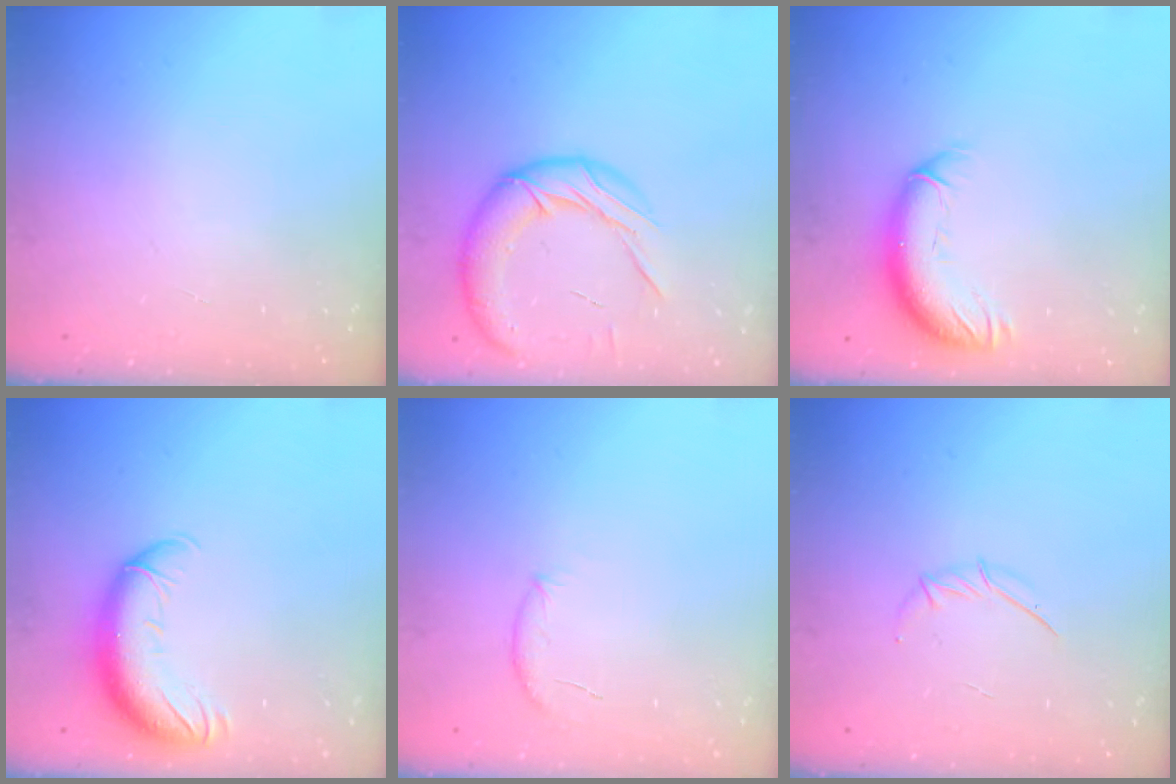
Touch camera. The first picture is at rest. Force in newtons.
{"total": 15.9, "press": 15.7, "slide": 1.9}
{"total": 11.7, "press": 11.5, "slide": 2.1}
{"total": 12.8, "press": 12.4, "slide": 3.1}
{"total": 6.9, "press": 6.7, "slide": 1.8}
{"total": 4.0, "press": 4.0, "slide": 0.7}